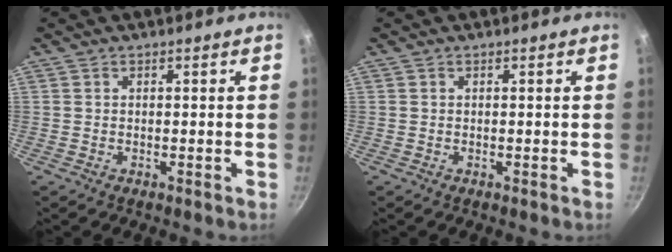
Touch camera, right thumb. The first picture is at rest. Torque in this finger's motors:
{"motor_torque": [-0.15, 0.13, 0.22, 0.21, 0.00]}